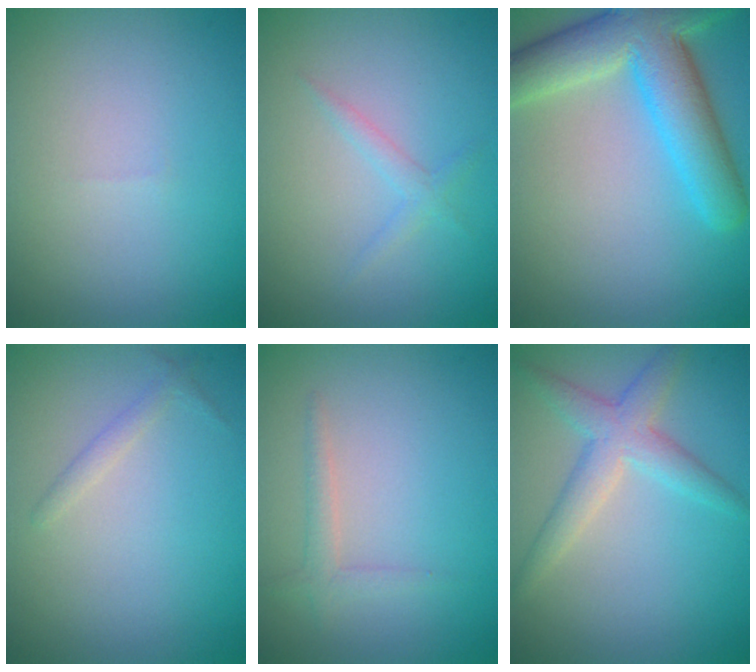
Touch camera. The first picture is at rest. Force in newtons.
{"total": 1.3, "press": 1.2, "slide": 0.1}
{"total": 8.8, "press": 8.8, "slide": 0.5}
{"total": 0.9, "press": 0.9, "slide": 0.1}
{"total": 1.4, "press": 1.4, "slide": 0.1}
{"total": 3.5, "press": 3.5, "slide": 0.2}